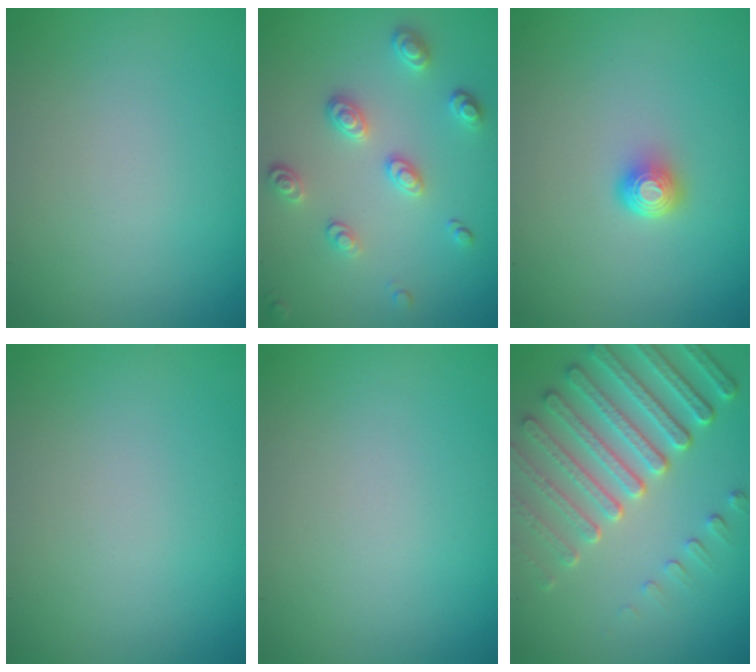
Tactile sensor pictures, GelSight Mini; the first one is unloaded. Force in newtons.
{"total": 2.8, "press": 2.4, "slide": 1.4}
{"total": 1.6, "press": 1.3, "slide": 1.1}
{"total": 0.0}
{"total": 0.0}
{"total": 6.8, "press": 5.3, "slide": 4.2}